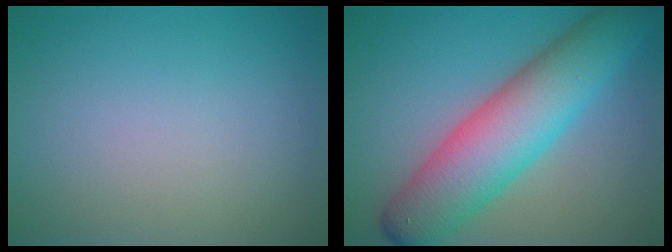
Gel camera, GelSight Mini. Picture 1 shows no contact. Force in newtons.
{"total": 9.3, "press": 9.3, "slide": 0.2}